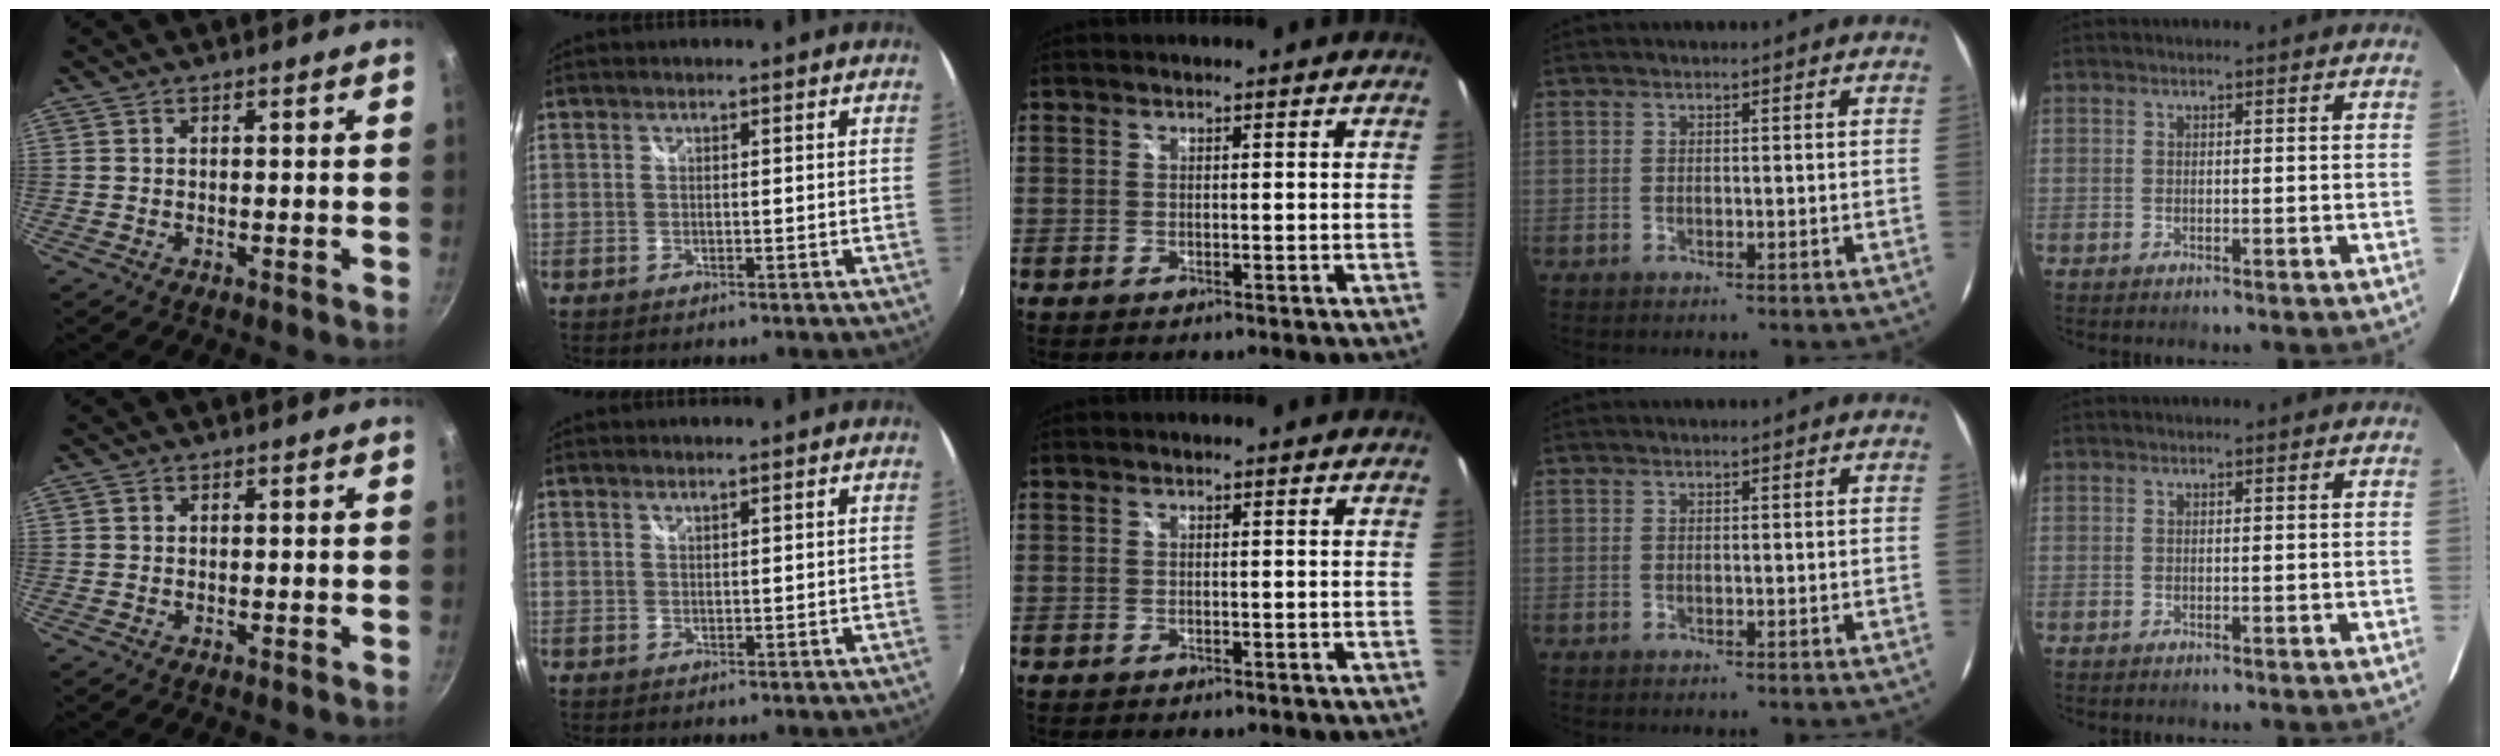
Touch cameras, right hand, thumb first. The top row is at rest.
{"thumb": {"total": 0.5, "force": [0.1, 0.5, 0.2], "torque": [-0.001, 0.003, 0.001]}, "index": {"total": 0.5, "force": [0.5, 0.0, 0.1], "torque": [0.000, 0.000, 0.010]}, "middle": {"total": 0.9, "force": [-0.7, 0.4, 0.3], "torque": [-0.008, -0.002, -0.010]}}